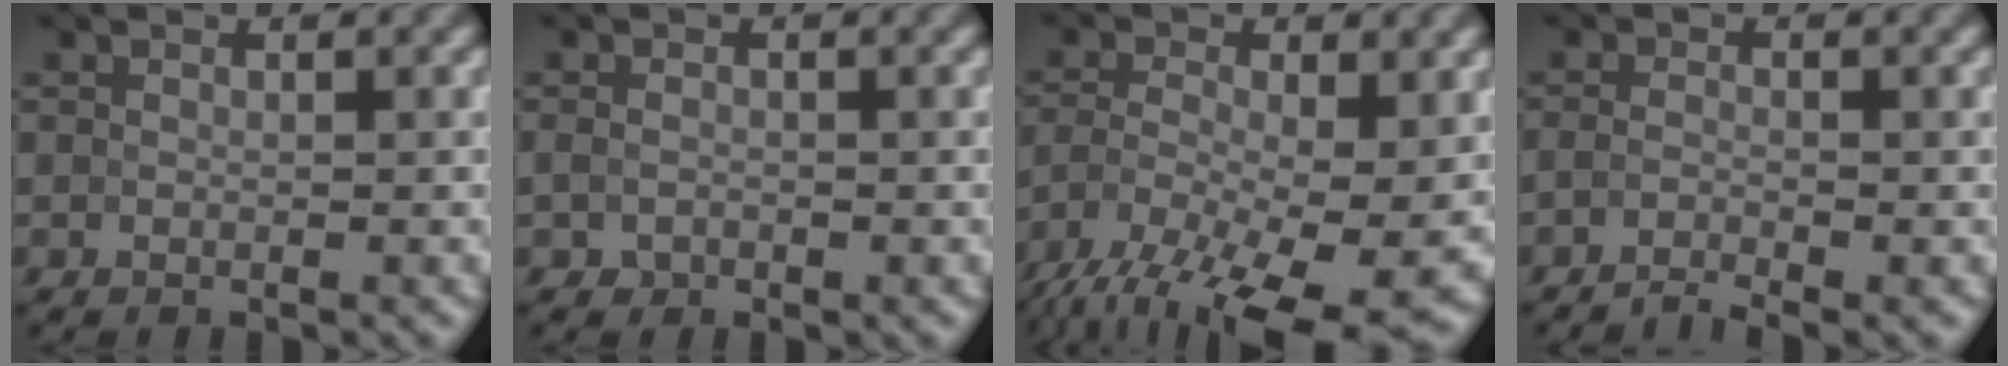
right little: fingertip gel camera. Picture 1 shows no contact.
{"total": 1.4, "force": [-0.9, 1.0, 0.5], "torque": [-0.010, 0.002, -0.012]}
{"total": 12.0, "force": [-7.5, 3.6, 8.6], "torque": [-0.162, -0.022, -0.130]}
{"total": 2.2, "force": [-2.1, 0.0, 0.6], "torque": [-0.006, -0.004, -0.042]}